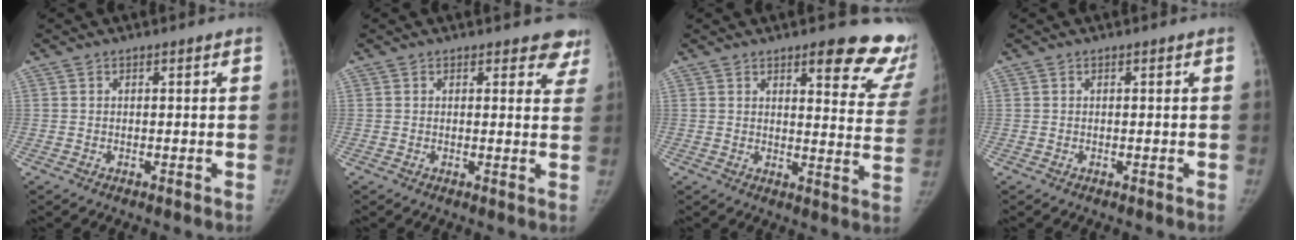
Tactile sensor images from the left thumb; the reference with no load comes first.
{"total": 5.6, "force": [4.9, 2.6, 0.9], "torque": [0.039, -0.023, 0.032]}
{"total": 15.9, "force": [12.4, 4.7, 8.6], "torque": [-0.055, -0.087, 0.127]}
{"total": 0.0}